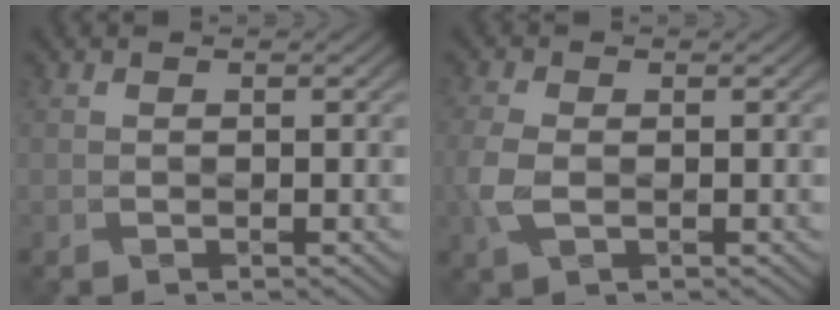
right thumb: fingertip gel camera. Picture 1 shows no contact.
{"total": 3.3, "force": [-0.8, 1.9, 2.5], "torque": [-0.078, -0.007, -0.018]}